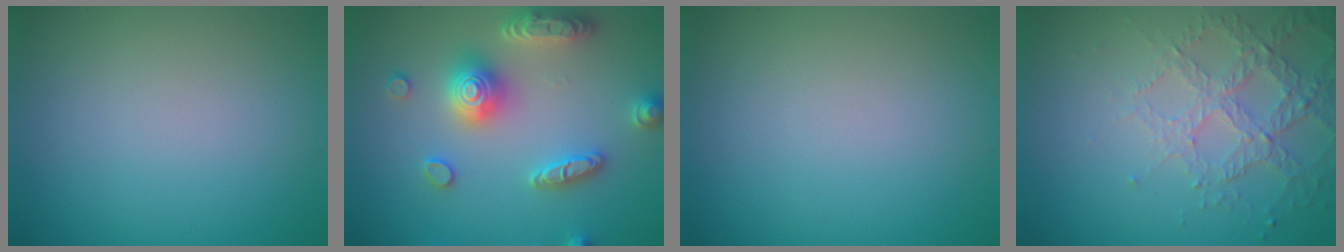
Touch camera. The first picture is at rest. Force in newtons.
{"total": 5.4, "press": 5.3, "slide": 1.0}
{"total": 0.0}
{"total": 4.2, "press": 3.2, "slide": 2.7}